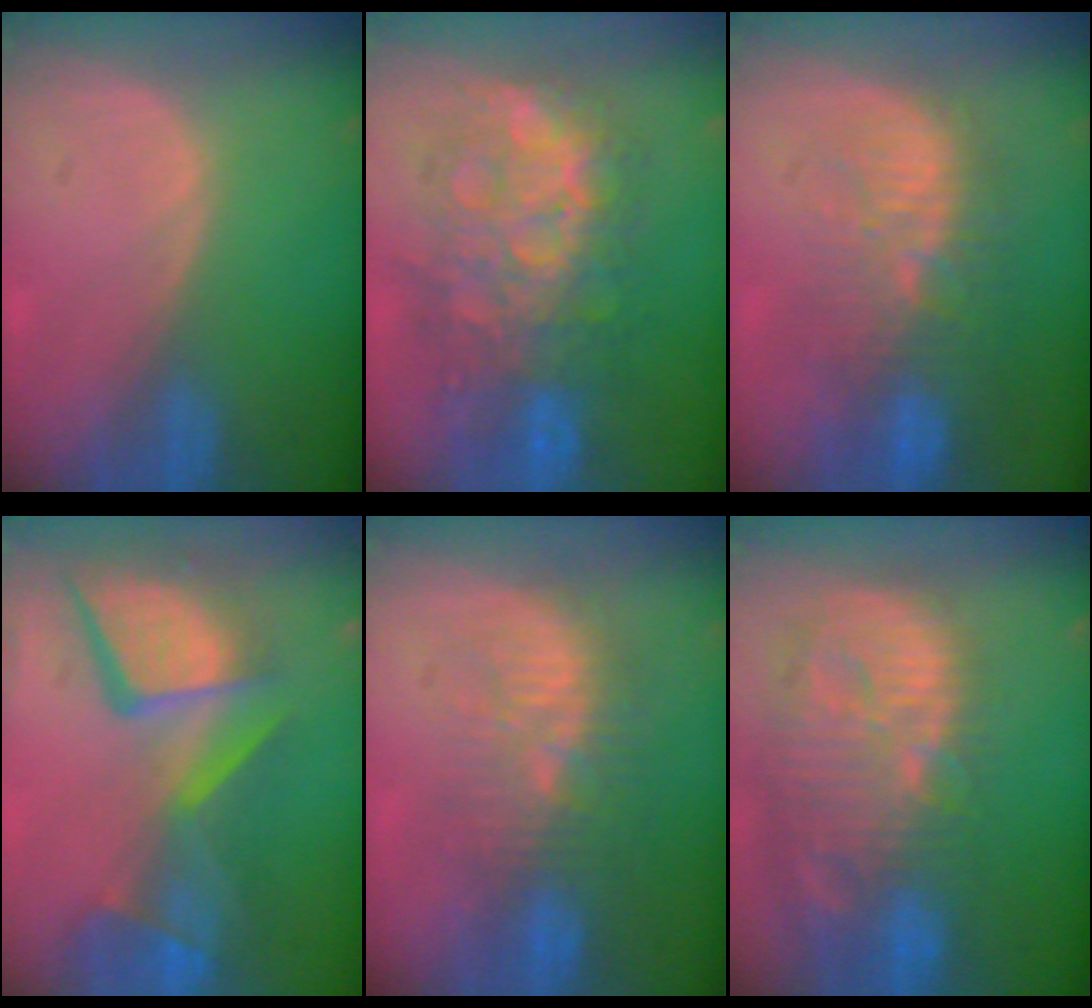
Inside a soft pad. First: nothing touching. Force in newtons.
{"total": 12.1, "press": 12.0, "slide": 1.2}
{"total": 10.9, "press": 9.6, "slide": 5.1}
{"total": 13.8, "press": 11.2, "slide": 8.0}
{"total": 9.4, "press": 8.9, "slide": 2.9}
{"total": 14.4, "press": 12.5, "slide": 7.0}